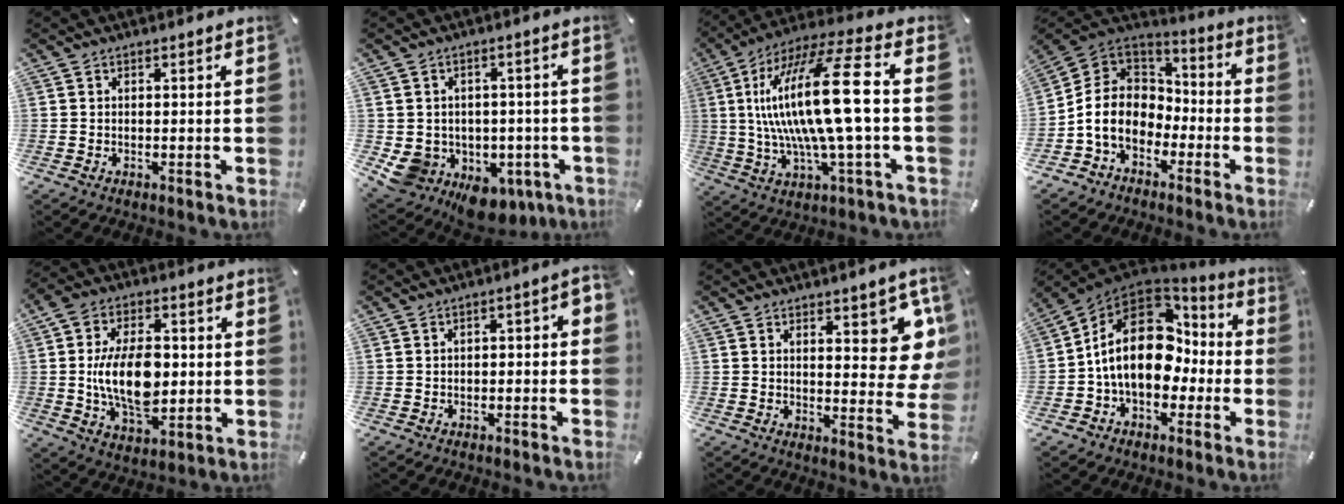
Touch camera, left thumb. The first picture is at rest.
{"total": 8.2, "force": [-2.6, 7.4, 2.3], "torque": [-0.035, -0.007, -0.032]}
{"total": 21.7, "force": [1.7, 4.5, 21.2], "torque": [-0.425, -0.008, 0.010]}
{"total": 11.4, "force": [-4.4, 9.3, 5.0], "torque": [-0.127, 0.025, -0.081]}
{"total": 15.0, "force": [0.0, 9.2, 11.9], "torque": [-0.229, -0.003, 0.000]}
{"total": 3.1, "force": [-2.1, 1.3, 1.8], "torque": [-0.028, 0.016, -0.041]}
{"total": 10.1, "force": [4.9, 4.6, 7.5], "torque": [-0.078, -0.034, 0.082]}
{"total": 18.0, "force": [1.9, 13.0, 12.3], "torque": [-0.221, -0.011, 0.033]}